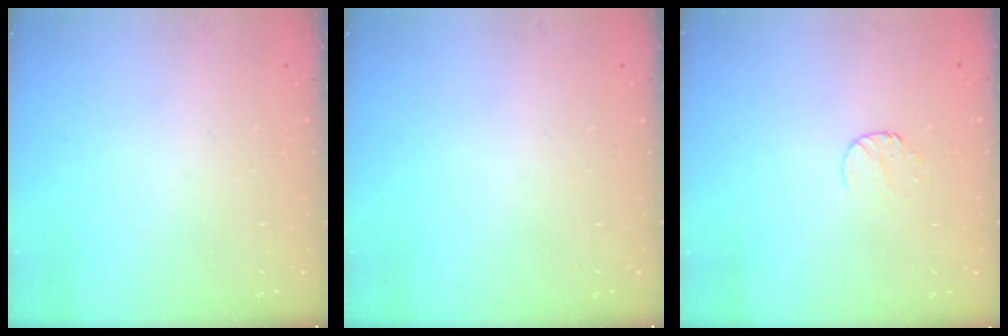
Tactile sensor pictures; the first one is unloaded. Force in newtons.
{"total": 0.0}
{"total": 5.5, "press": 5.5, "slide": 0.5}